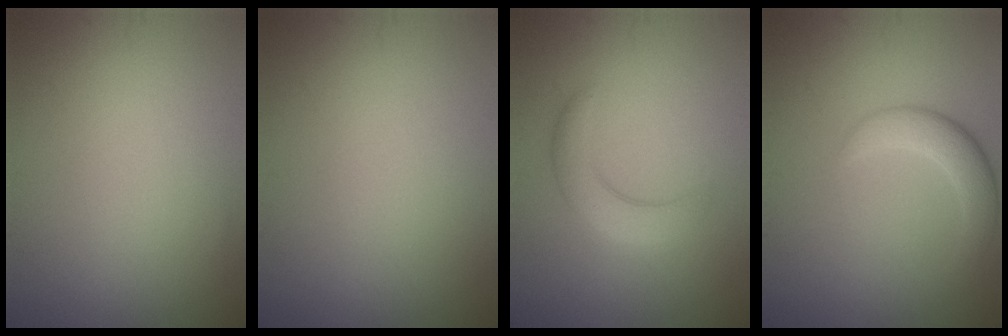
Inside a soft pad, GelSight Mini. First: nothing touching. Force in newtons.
{"total": 0.0}
{"total": 3.2, "press": 3.2, "slide": 0.1}
{"total": 2.9, "press": 2.9, "slide": 0.2}